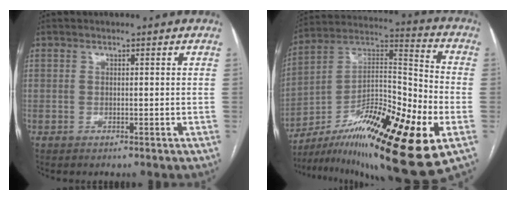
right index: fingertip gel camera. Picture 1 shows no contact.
{"total": 25.5, "force": [-12.5, 3.8, 21.9], "torque": [-0.333, -0.002, -0.201]}